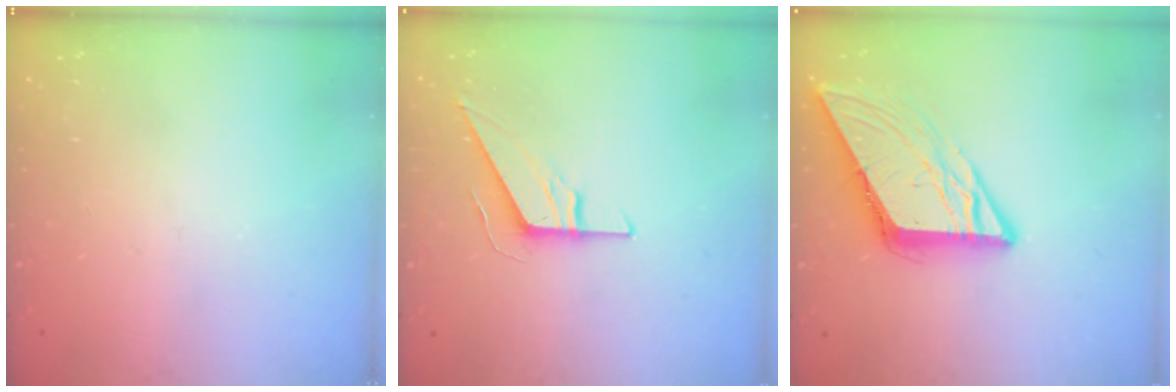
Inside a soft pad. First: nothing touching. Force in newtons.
{"total": 9.2, "press": 9.1, "slide": 0.9}
{"total": 8.8, "press": 8.8, "slide": 0.9}